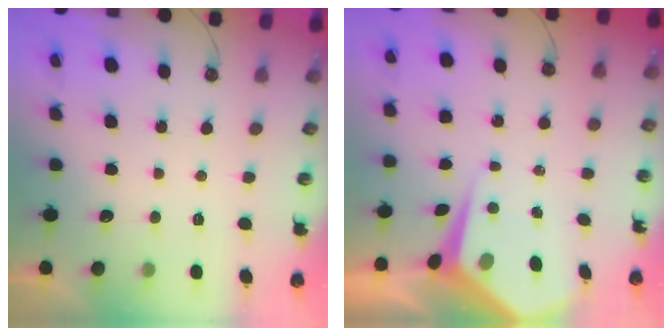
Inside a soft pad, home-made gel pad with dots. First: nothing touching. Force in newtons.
{"total": 7.0, "press": 6.9, "slide": 0.6}